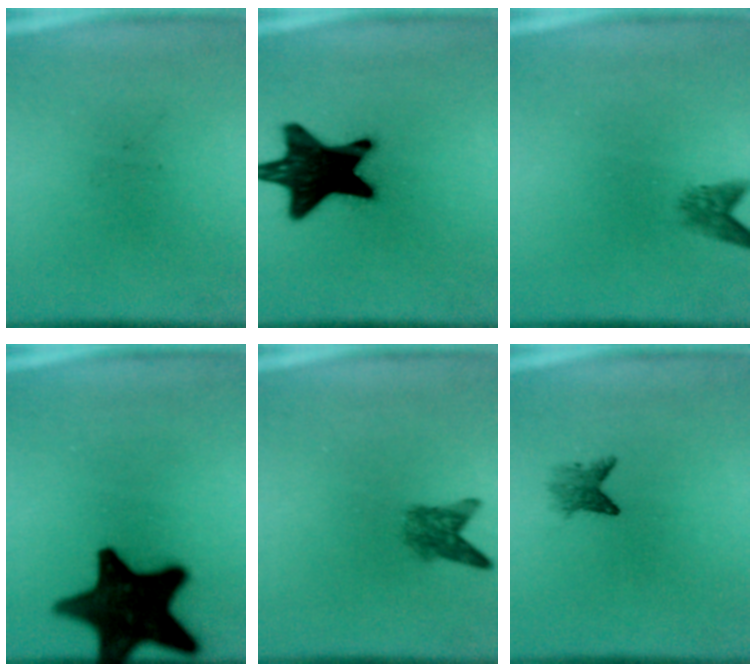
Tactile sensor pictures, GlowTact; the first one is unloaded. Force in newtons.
{"total": 19.0}
{"total": 2.0}
{"total": 18.0}
{"total": 2.9}
{"total": 2.2}